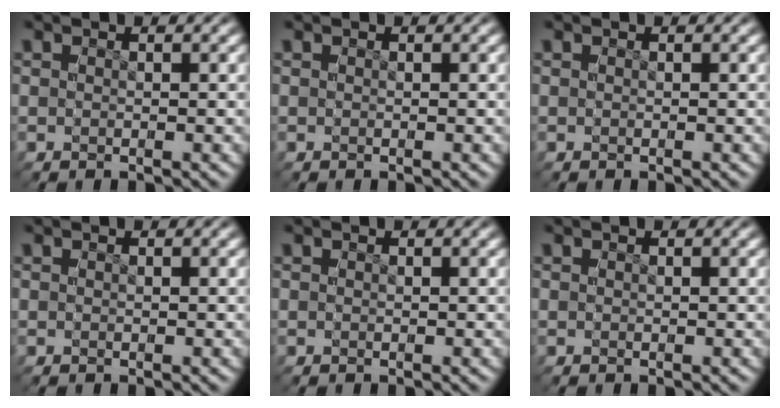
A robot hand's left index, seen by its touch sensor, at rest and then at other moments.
{"total": 0.0}
{"total": 0.0}
{"total": 0.0}
{"total": 0.0}
{"total": 0.0}